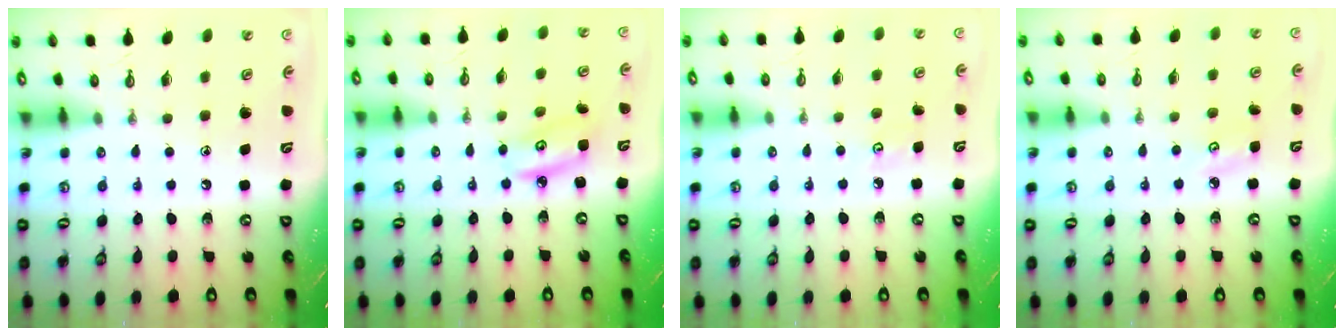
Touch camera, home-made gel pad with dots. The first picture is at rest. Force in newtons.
{"total": 4.9, "press": 4.9, "slide": 0.4}
{"total": 2.8, "press": 2.8, "slide": 0.3}
{"total": 3.8, "press": 3.8, "slide": 0.5}